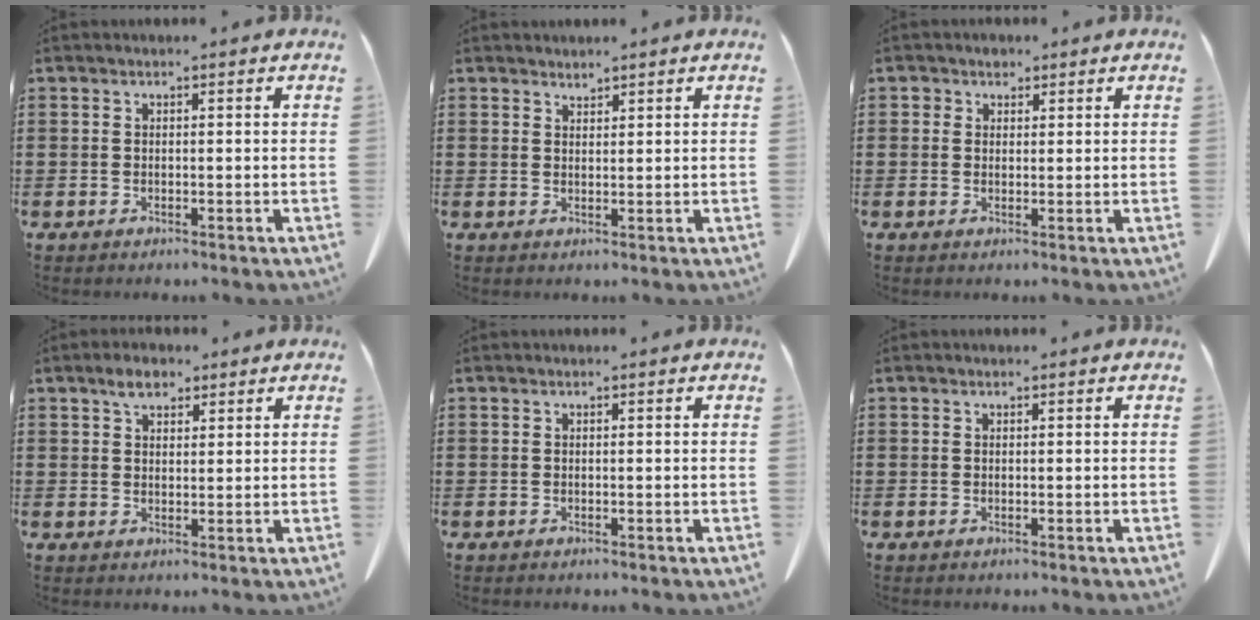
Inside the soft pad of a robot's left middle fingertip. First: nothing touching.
{"total": 1.3, "force": [1.3, 0.1, 0.0], "torque": [-0.002, -0.002, 0.026]}
{"total": 1.6, "force": [1.1, 1.2, 0.4], "torque": [-0.003, 0.002, 0.018]}
{"total": 3.6, "force": [2.6, 1.6, 1.9], "torque": [-0.035, 0.003, 0.045]}
{"total": 0.0}
{"total": 0.0}